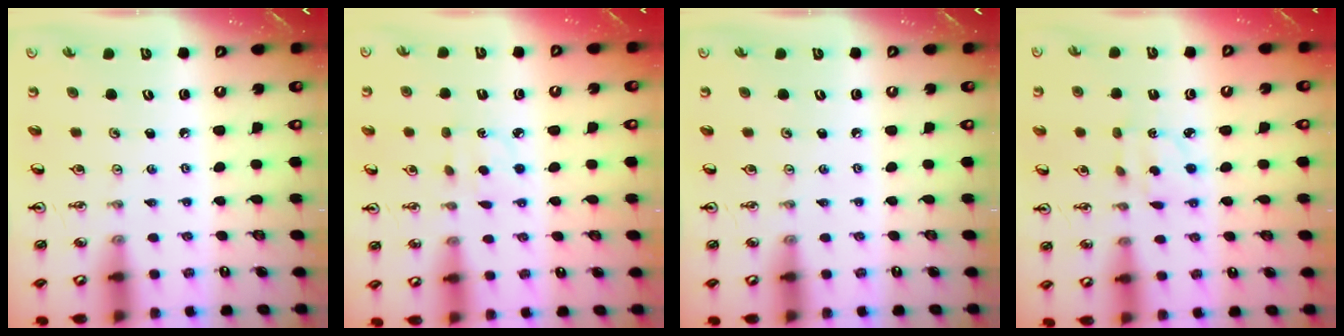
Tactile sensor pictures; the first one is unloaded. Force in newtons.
{"total": 3.6, "press": 3.6, "slide": 0.5}
{"total": 0.0}
{"total": 2.4, "press": 2.3, "slide": 0.5}